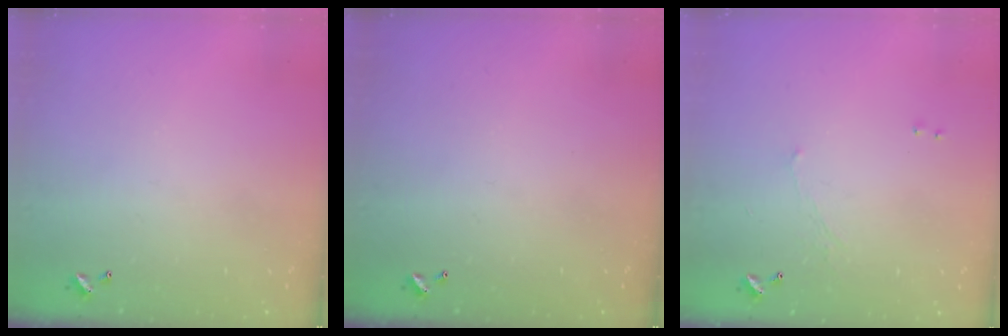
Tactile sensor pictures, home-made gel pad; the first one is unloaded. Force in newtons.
{"total": 0.0}
{"total": 0.6, "press": 0.2, "slide": 0.5}